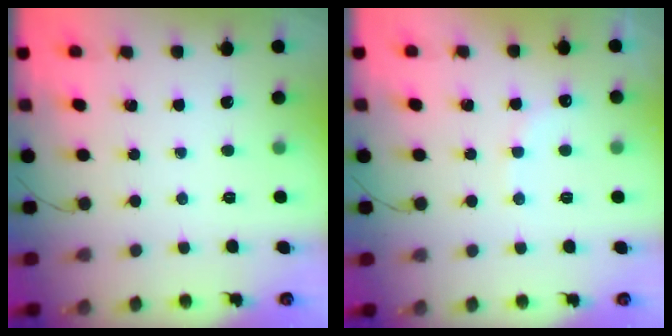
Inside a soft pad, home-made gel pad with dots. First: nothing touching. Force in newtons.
{"total": 8.6, "press": 8.4, "slide": 1.5}